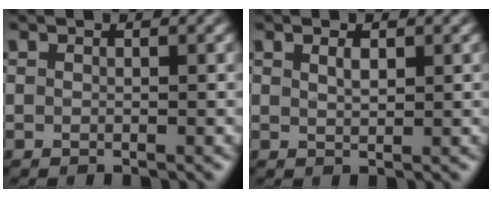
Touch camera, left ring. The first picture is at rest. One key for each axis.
{"total": 1.0, "fx": 0.7, "fy": 0.4, "fz": 0.7, "tx": -0.015, "ty": 0.000, "tz": 0.014}